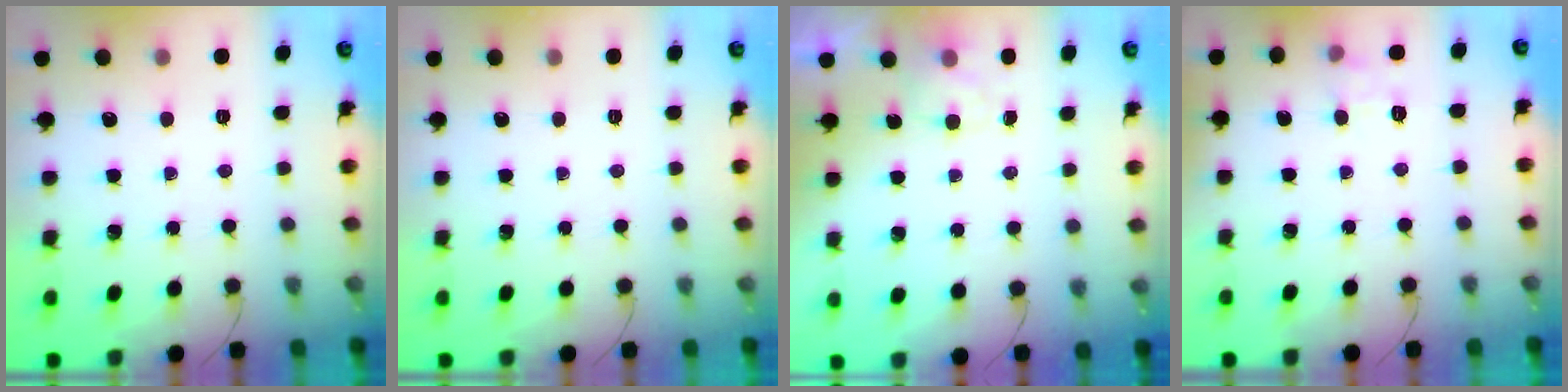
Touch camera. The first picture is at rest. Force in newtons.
{"total": 0.0}
{"total": 1.9, "press": 1.5, "slide": 1.2}
{"total": 7.5, "press": 7.1, "slide": 2.2}